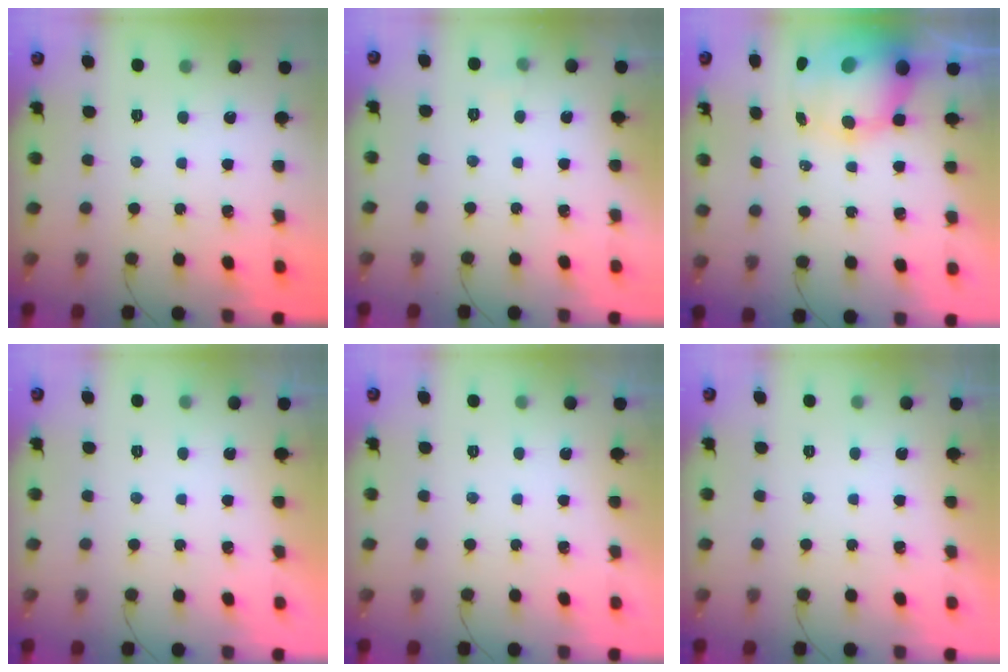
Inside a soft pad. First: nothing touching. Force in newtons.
{"total": 2.6, "press": 2.4, "slide": 1.0}
{"total": 12.3, "press": 11.9, "slide": 3.2}
{"total": 0.0}
{"total": 0.0}
{"total": 0.0}